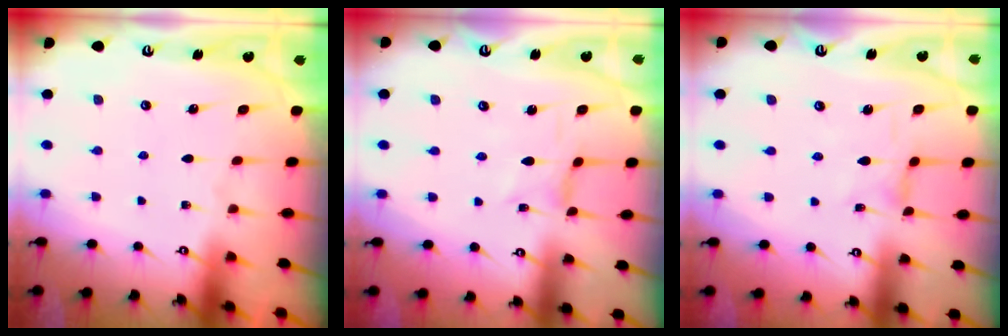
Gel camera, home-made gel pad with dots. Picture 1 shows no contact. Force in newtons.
{"total": 0.0}
{"total": 0.5, "press": 0.5, "slide": 0.2}